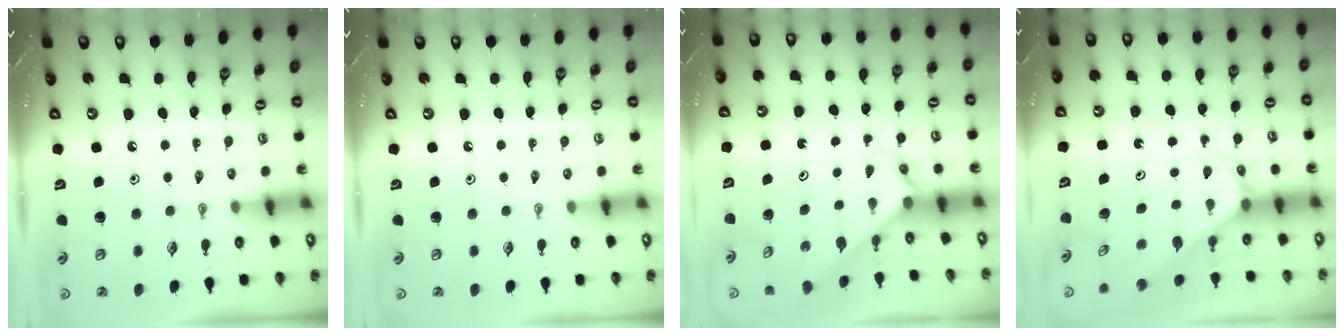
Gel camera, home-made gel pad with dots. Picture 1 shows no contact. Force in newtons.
{"total": 0.0}
{"total": 2.1, "press": 2.1, "slide": 0.1}
{"total": 2.4, "press": 2.4, "slide": 0.2}